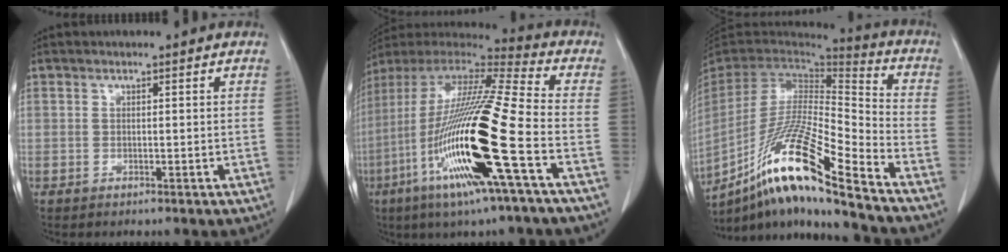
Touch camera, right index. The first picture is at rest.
{"total": 24.3, "force": [-7.6, 0.8, 23.1], "torque": [-0.469, -0.040, -0.150]}
{"total": 20.7, "force": [-14.0, 0.4, 15.3], "torque": [-0.313, -0.030, -0.263]}